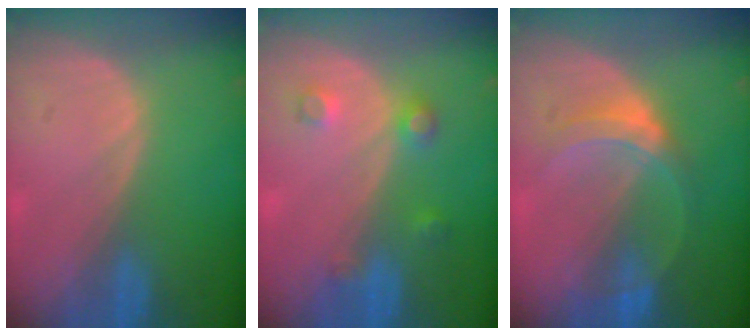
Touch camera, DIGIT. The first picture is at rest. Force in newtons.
{"total": 3.5, "press": 3.2, "slide": 1.4}
{"total": 5.4, "press": 5.0, "slide": 2.0}